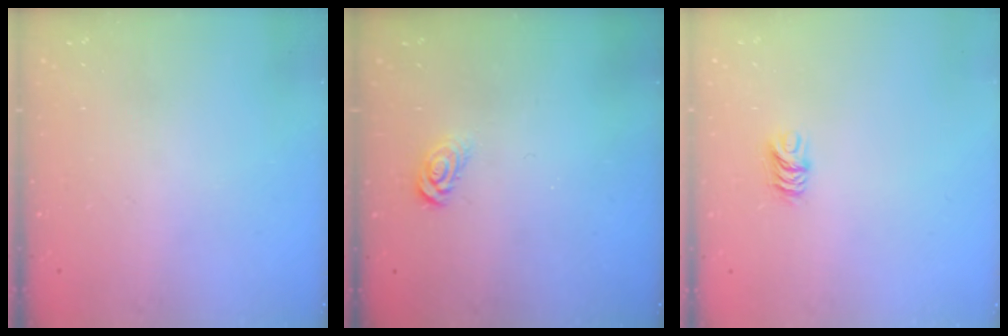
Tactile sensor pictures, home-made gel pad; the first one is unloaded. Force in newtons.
{"total": 3.5, "press": 3.5, "slide": 0.1}
{"total": 5.3, "press": 5.2, "slide": 0.4}